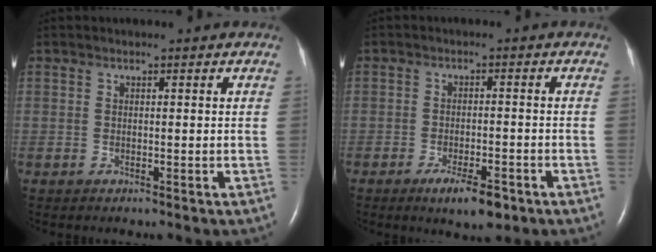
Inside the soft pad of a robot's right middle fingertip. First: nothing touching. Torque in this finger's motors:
{"motor_torque": [0.77, -0.83, 0.11, 0.03]}